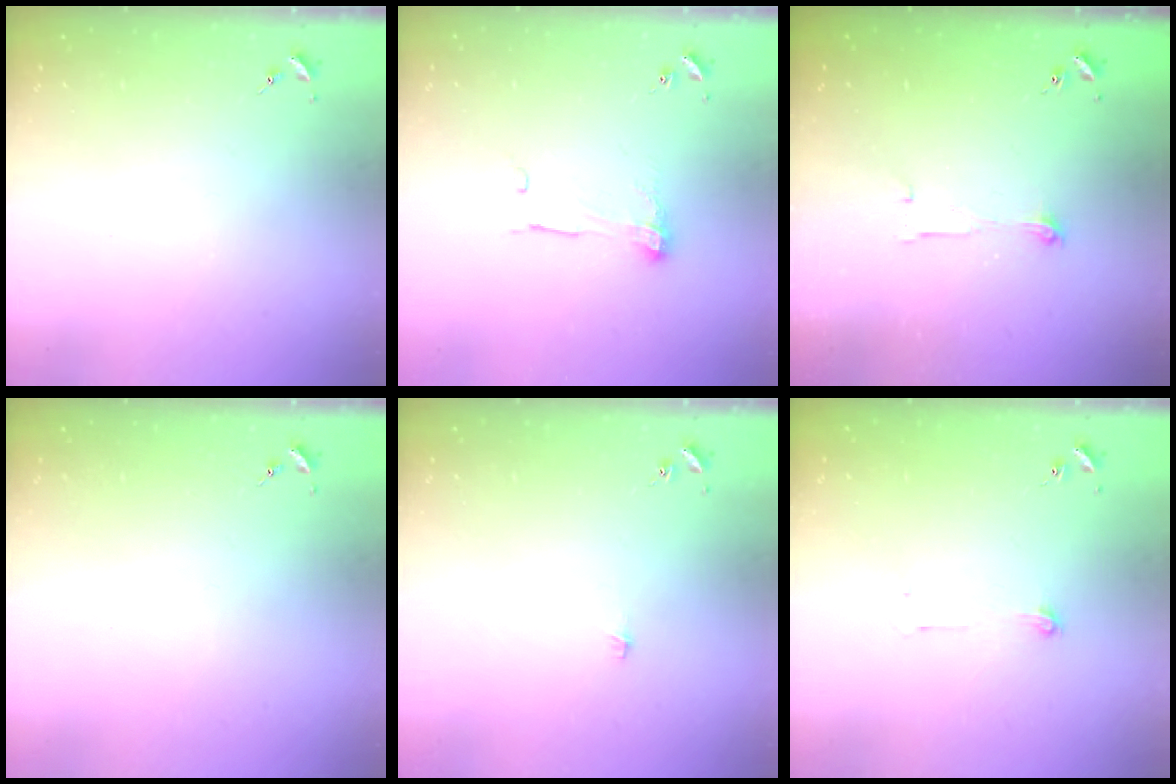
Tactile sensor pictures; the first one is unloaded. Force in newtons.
{"total": 6.7, "press": 6.7, "slide": 0.1}
{"total": 4.8, "press": 4.8, "slide": 0.4}
{"total": 0.0}
{"total": 2.6, "press": 2.6, "slide": 0.2}
{"total": 3.9, "press": 3.9, "slide": 0.3}